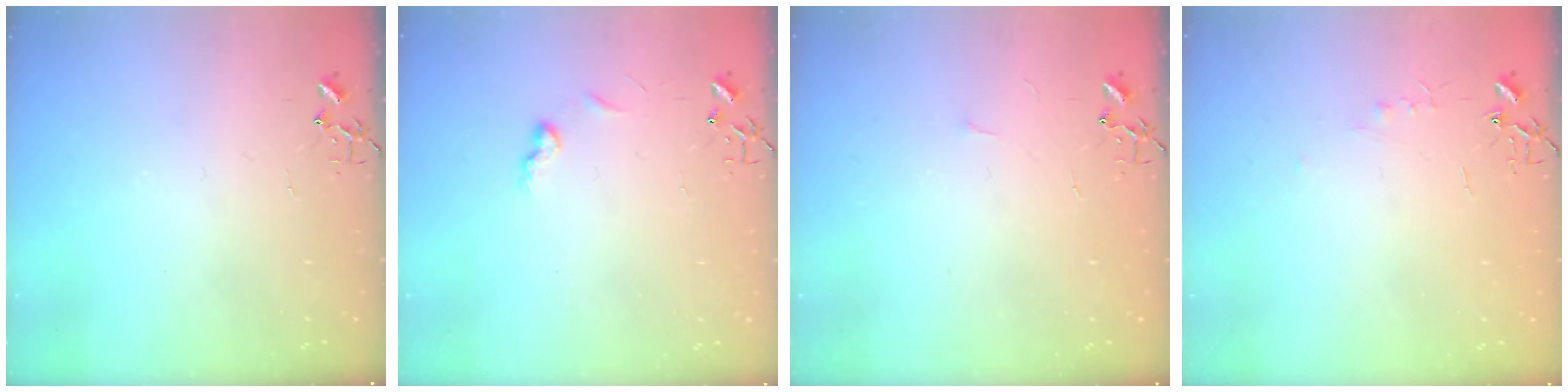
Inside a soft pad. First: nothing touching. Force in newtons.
{"total": 6.1, "press": 6.0, "slide": 0.7}
{"total": 2.7, "press": 2.6, "slide": 0.4}
{"total": 3.3, "press": 3.2, "slide": 0.5}